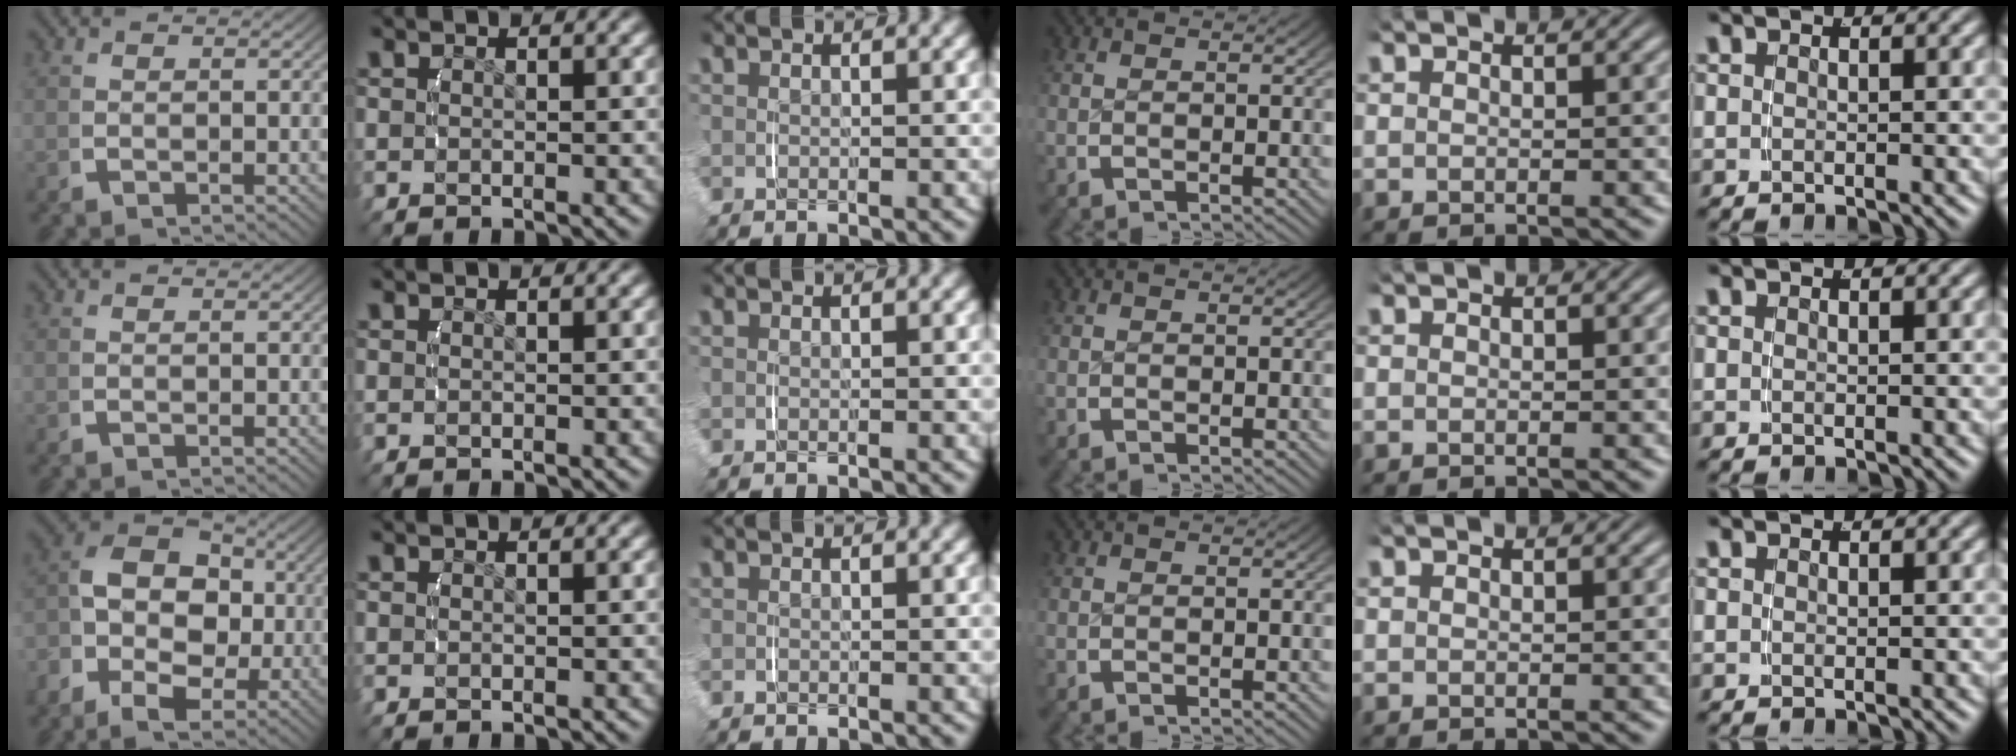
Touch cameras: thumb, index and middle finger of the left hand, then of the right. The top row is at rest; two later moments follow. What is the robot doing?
{"motion": "lift_and_place", "object": "backpack"}